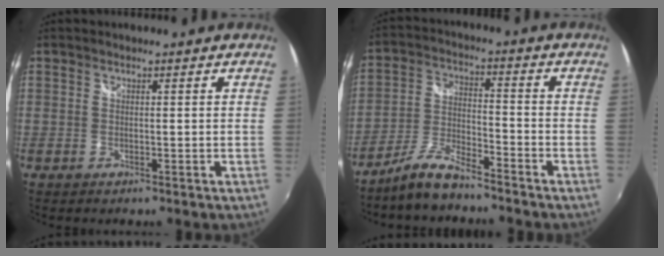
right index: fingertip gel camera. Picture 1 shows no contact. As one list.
[{"total": 7.8, "force": [-6.7, 1.4, 3.8], "torque": [-0.085, 0.010, -0.130]}]